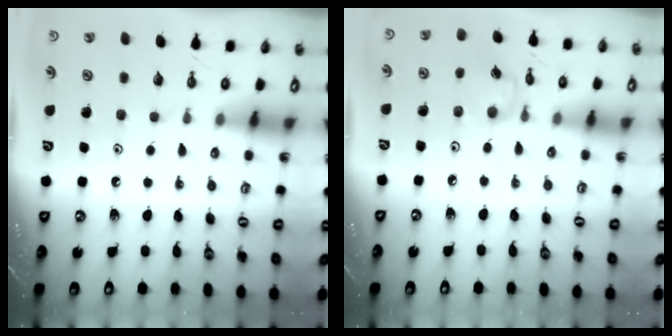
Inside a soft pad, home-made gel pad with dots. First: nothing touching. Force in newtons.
{"total": 4.5, "press": 4.5, "slide": 0.3}